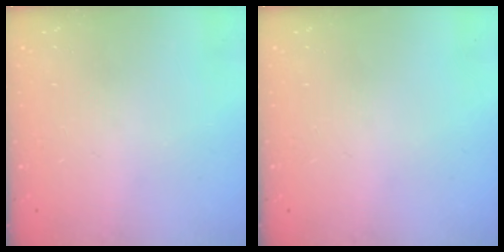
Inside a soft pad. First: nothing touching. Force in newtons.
{"total": 0.0}